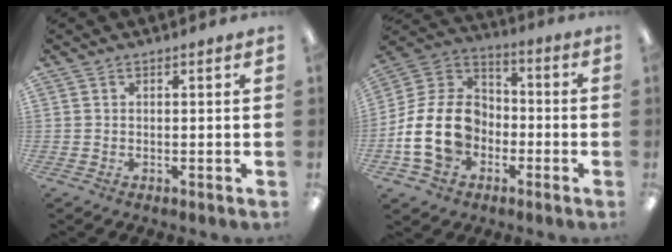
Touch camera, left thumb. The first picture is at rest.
{"total": 17.7, "force": [-3.9, 13.5, 10.8], "torque": [-0.240, 0.024, -0.066]}